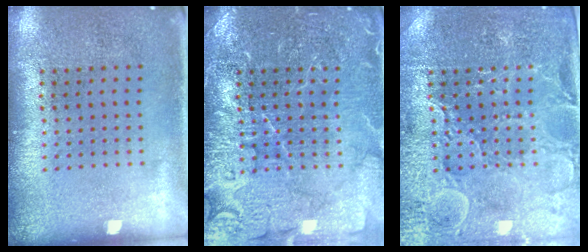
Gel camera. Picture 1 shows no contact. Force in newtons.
{"total": 7.1, "press": 7.0, "slide": 1.0}
{"total": 3.9, "press": 3.8, "slide": 1.0}